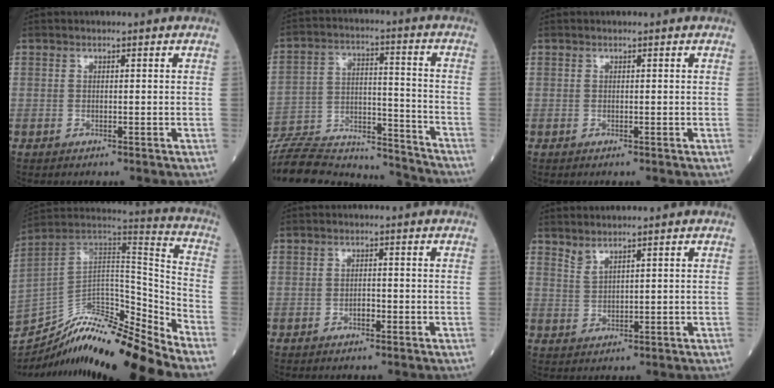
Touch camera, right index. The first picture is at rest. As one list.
[{"total": 23.2, "force": [-21.8, 4.6, 6.3], "torque": [-0.140, 0.010, -0.336]}, {"total": 0.0}, {"total": 17.7, "force": [-16.2, 0.2, 7.0], "torque": [-0.111, 0.053, -0.280]}, {"total": 1.3, "force": [-0.8, 0.6, 0.9], "torque": [-0.014, 0.003, -0.014]}, {"total": 1.9, "force": [1.8, 0.0, 0.7], "torque": [-0.016, -0.007, 0.040]}]